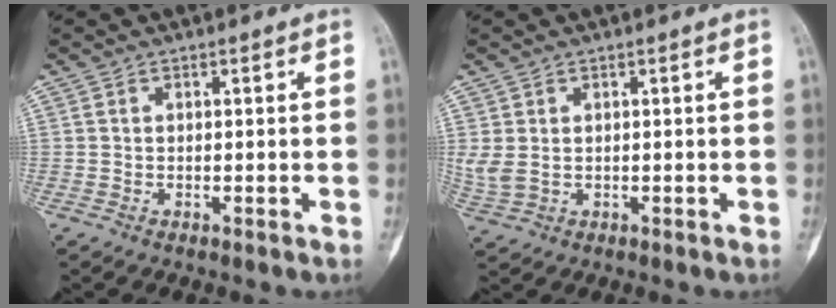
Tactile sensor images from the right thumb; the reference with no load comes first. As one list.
[{"total": 3.3, "force": [0.5, 2.2, 2.3], "torque": [-0.067, 0.000, 0.018]}]